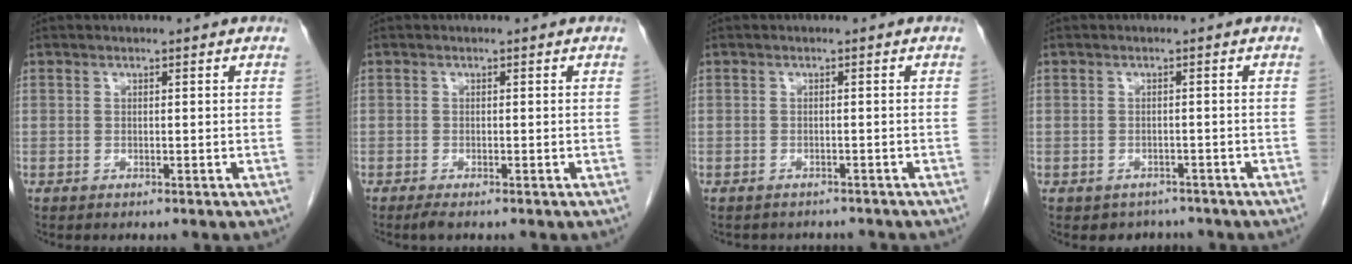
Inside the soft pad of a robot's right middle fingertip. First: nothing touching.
{"total": 1.0, "force": [-0.8, 0.0, 0.6], "torque": [-0.019, -0.005, -0.016]}
{"total": 4.6, "force": [-4.2, 1.8, 0.8], "torque": [-0.010, 0.002, -0.049]}
{"total": 3.1, "force": [-2.5, 1.9, -0.1], "torque": [-0.002, 0.008, -0.034]}